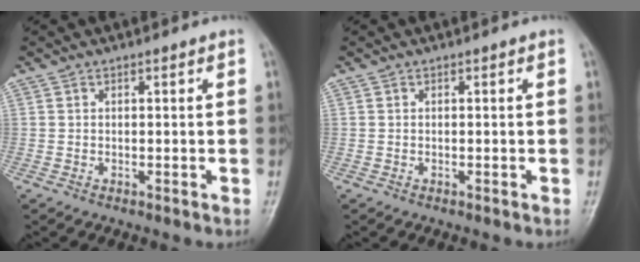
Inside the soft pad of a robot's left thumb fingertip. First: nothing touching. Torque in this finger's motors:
{"motor_torque": [0.02, 0.03, 0.00, -0.03, 0.00]}